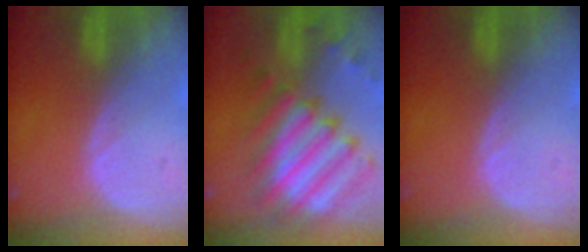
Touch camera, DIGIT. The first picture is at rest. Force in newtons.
{"total": 11.9, "press": 10.4, "slide": 5.8}
{"total": 0.0}